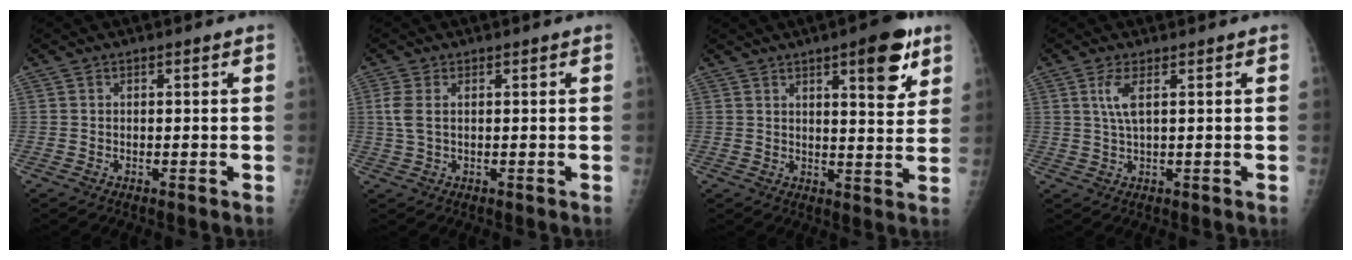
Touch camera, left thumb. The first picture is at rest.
{"total": 3.2, "force": [0.5, 1.6, 2.8], "torque": [-0.083, 0.005, 0.013]}
{"total": 10.0, "force": [5.2, 2.9, 8.0], "torque": [-0.089, -0.024, 0.067]}
{"total": 3.6, "force": [1.2, 0.7, 3.3], "torque": [-0.084, -0.001, 0.028]}